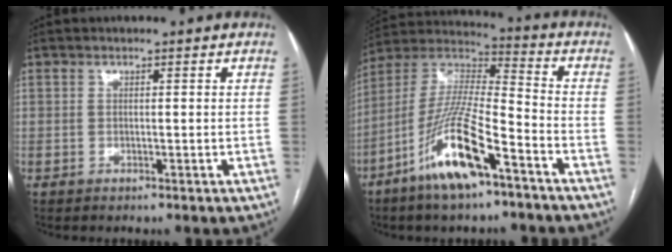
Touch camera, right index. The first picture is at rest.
{"total": 15.3, "force": [-8.2, 2.4, 12.7], "torque": [-0.258, -0.013, -0.153]}